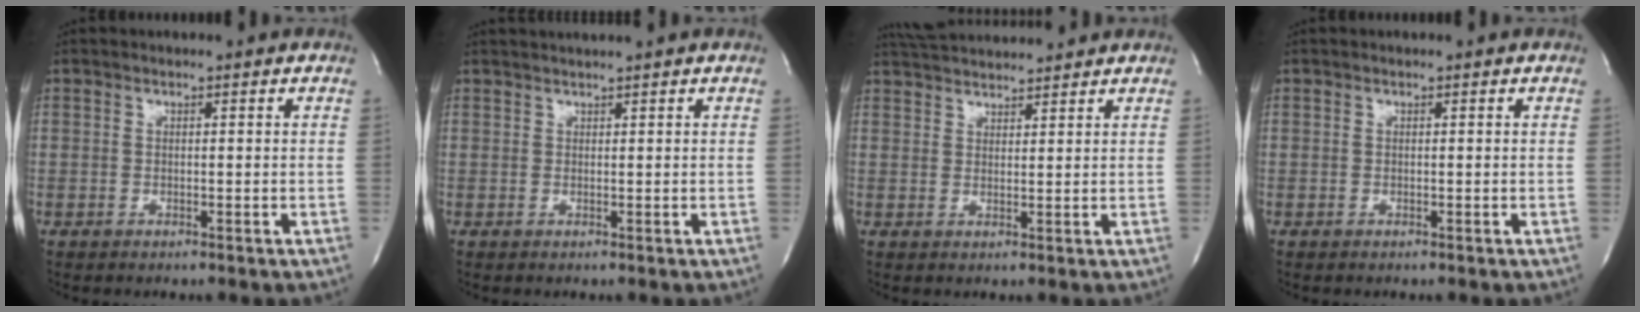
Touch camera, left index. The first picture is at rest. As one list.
[{"total": 2.0, "force": [1.8, -0.8, 0.6], "torque": [-0.004, 0.010, 0.037]}, {"total": 8.3, "force": [8.0, 0.6, 2.2], "torque": [-0.048, 0.030, 0.129]}, {"total": 0.0}]